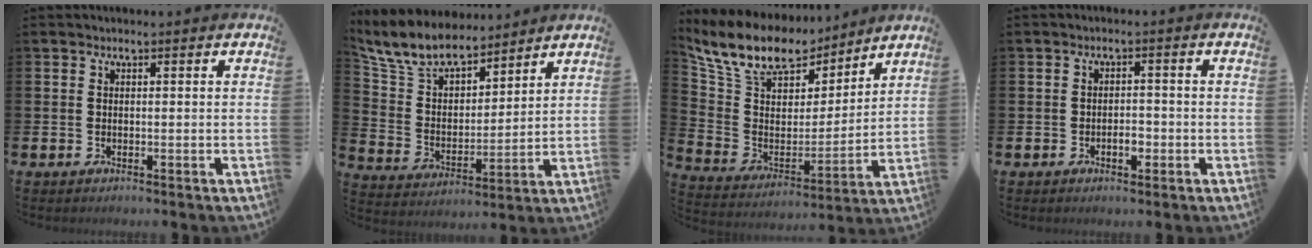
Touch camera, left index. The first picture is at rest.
{"total": 9.1, "force": [8.2, 3.0, 2.4], "torque": [-0.090, -0.052, 0.151]}
{"total": 11.8, "force": [10.4, 4.6, 3.1], "torque": [-0.112, -0.067, 0.187]}
{"total": 2.0, "force": [-1.0, 1.1, 1.4], "torque": [-0.012, -0.002, -0.023]}